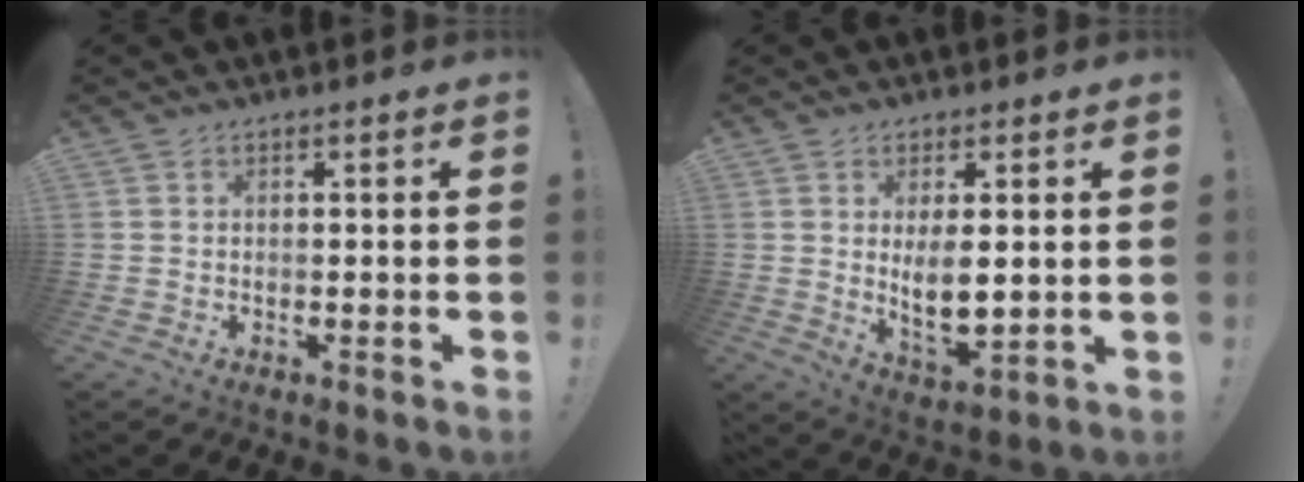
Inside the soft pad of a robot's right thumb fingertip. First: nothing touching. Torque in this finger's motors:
{"motor_torque": [-0.37, 0.44, 0.03, 0.10, 0.09]}